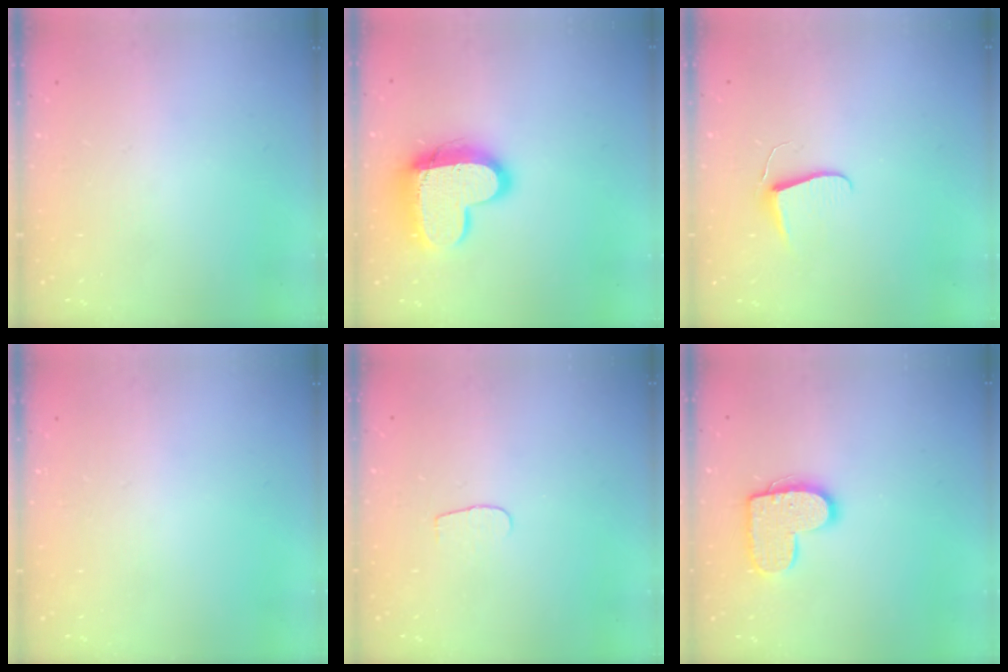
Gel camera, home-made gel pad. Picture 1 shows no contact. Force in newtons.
{"total": 16.2, "press": 16.2, "slide": 1.4}
{"total": 6.2, "press": 6.1, "slide": 0.6}
{"total": 0.0}
{"total": 3.2, "press": 3.2, "slide": 0.3}
{"total": 12.4, "press": 12.4, "slide": 0.6}